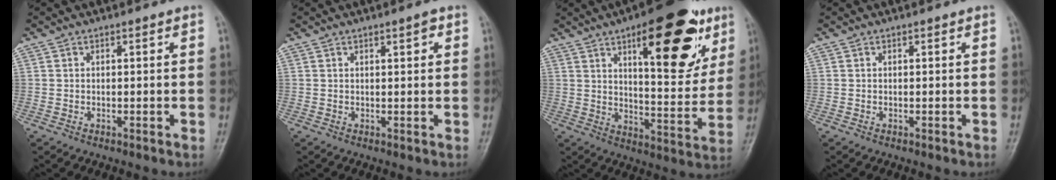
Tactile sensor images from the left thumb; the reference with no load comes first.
{"total": 1.9, "force": [0.9, 0.6, 1.6], "torque": [-0.019, -0.001, 0.011]}
{"total": 22.4, "force": [10.6, 8.5, 17.8], "torque": [-0.203, -0.039, 0.152]}
{"total": 0.0}